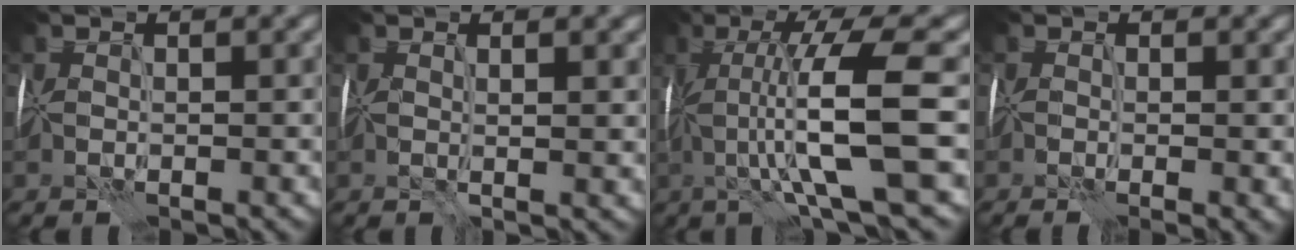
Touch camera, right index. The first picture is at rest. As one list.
[{"total": 1.8, "force": [0.4, 0.3, 1.7], "torque": [-0.027, -0.004, 0.006]}, {"total": 9.5, "force": [-1.5, 1.3, 9.3], "torque": [-0.140, 0.002, -0.025]}, {"total": 1.4, "force": [-0.2, 0.2, 1.4], "torque": [-0.021, -0.002, -0.007]}]